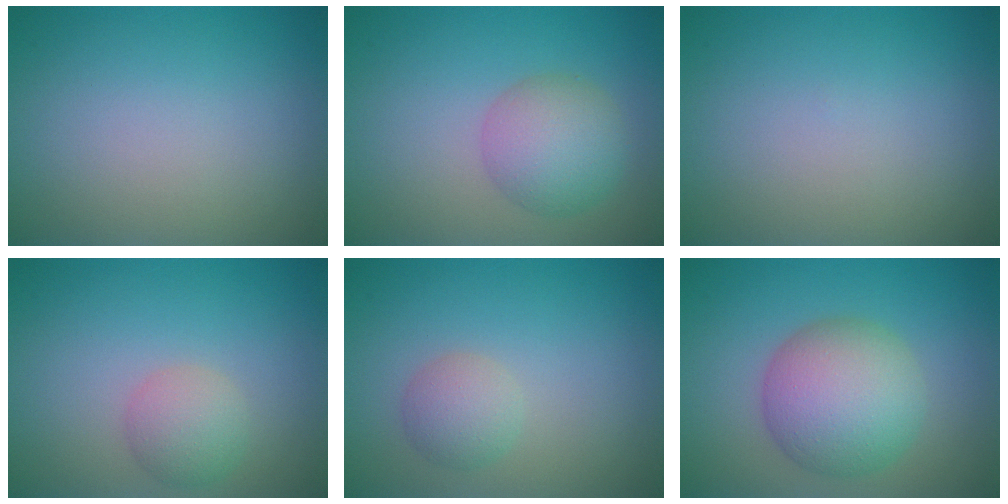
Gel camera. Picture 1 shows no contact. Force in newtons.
{"total": 4.3, "press": 4.3, "slide": 0.2}
{"total": 0.0}
{"total": 2.5, "press": 2.5, "slide": 0.1}
{"total": 2.1, "press": 2.1, "slide": 0.1}
{"total": 7.0, "press": 7.0, "slide": 0.2}